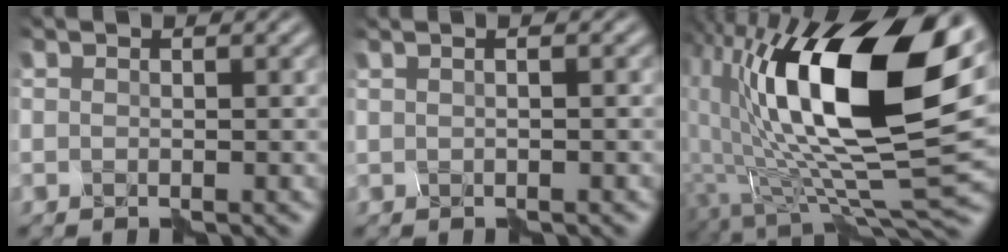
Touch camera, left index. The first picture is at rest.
{"total": 0.6, "force": [0.3, 0.0, 0.6], "torque": [-0.011, -0.007, -0.002]}
{"total": 16.9, "force": [5.0, 6.6, 14.7], "torque": [-0.258, -0.001, 0.079]}